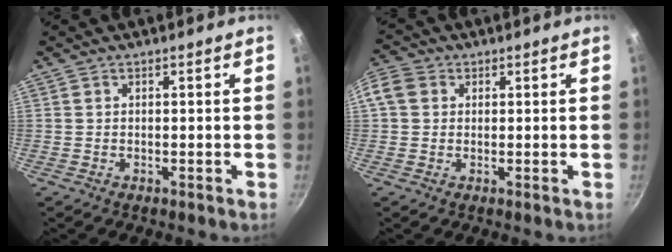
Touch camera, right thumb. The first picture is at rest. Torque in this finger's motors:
{"motor_torque": [-0.87, 1.25, 0.37, -0.29, 0.14]}